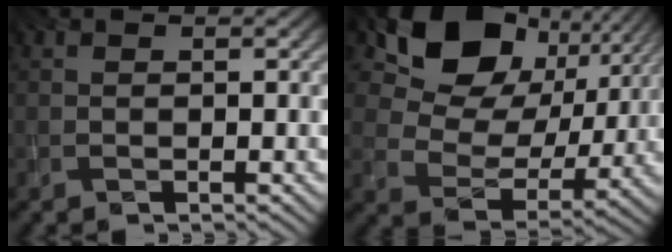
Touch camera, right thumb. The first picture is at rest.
{"total": 18.1, "force": [9.0, 12.0, 10.0], "torque": [-0.208, 0.038, 0.148]}